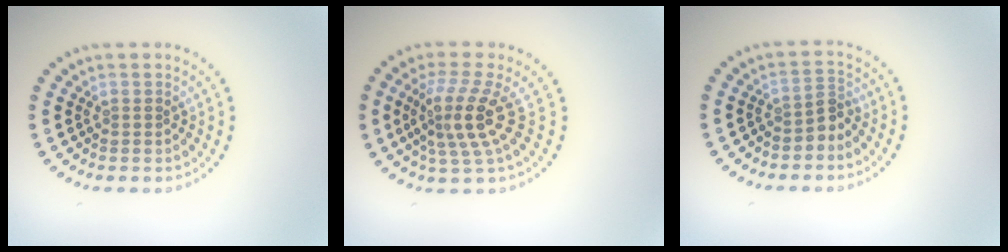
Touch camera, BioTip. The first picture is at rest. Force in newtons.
{"total": 4.1, "press": 3.1, "slide": 2.7}
{"total": 2.0, "press": 1.5, "slide": 1.3}